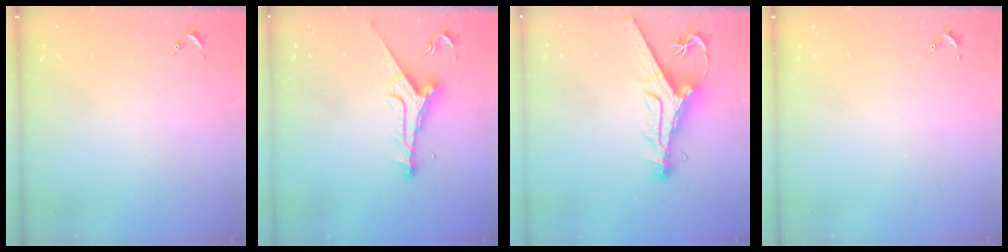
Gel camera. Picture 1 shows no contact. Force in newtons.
{"total": 9.9, "press": 9.9, "slide": 0.6}
{"total": 12.4, "press": 12.4, "slide": 1.3}
{"total": 0.0}